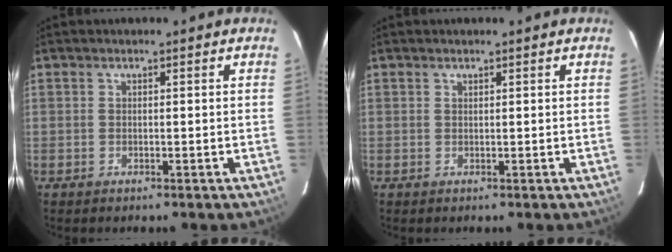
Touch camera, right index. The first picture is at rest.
{"total": 0.0}